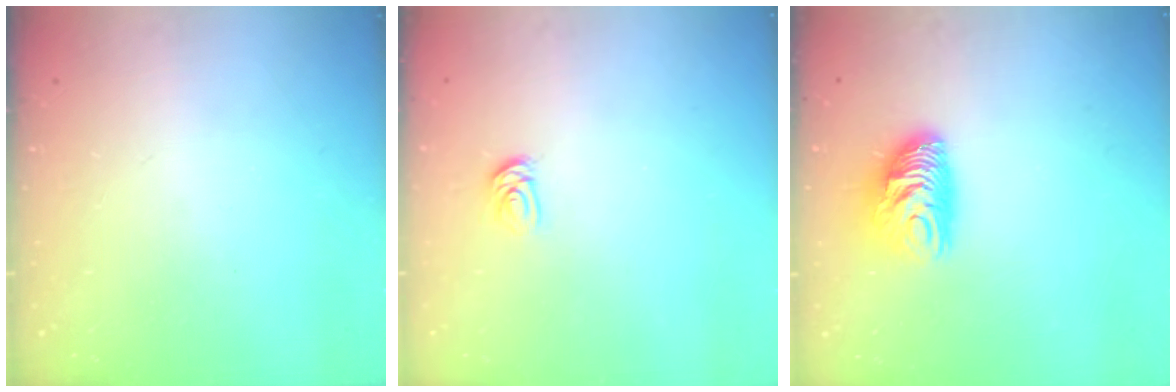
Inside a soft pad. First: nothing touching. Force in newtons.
{"total": 2.6, "press": 2.6, "slide": 0.3}
{"total": 10.5, "press": 10.4, "slide": 1.0}